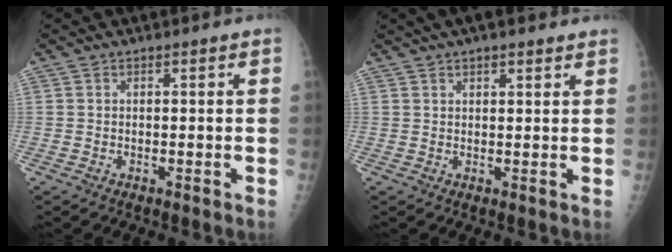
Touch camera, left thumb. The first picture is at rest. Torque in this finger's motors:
{"motor_torque": [1.31, 0.39, 0.61, -0.79, 0.05]}